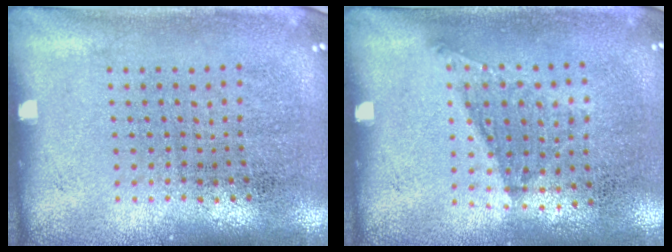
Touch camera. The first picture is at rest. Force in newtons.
{"total": 1.1, "press": 0.8, "slide": 0.8}